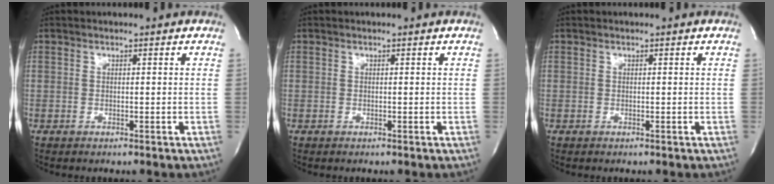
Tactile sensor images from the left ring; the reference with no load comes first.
{"total": 0.0}
{"total": 0.0}